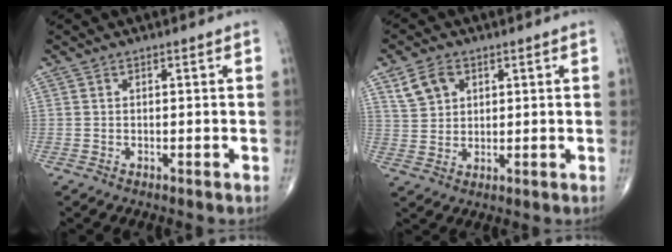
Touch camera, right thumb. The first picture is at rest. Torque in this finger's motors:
{"motor_torque": [-0.41, 0.64, 0.20, -0.05, 0.03]}